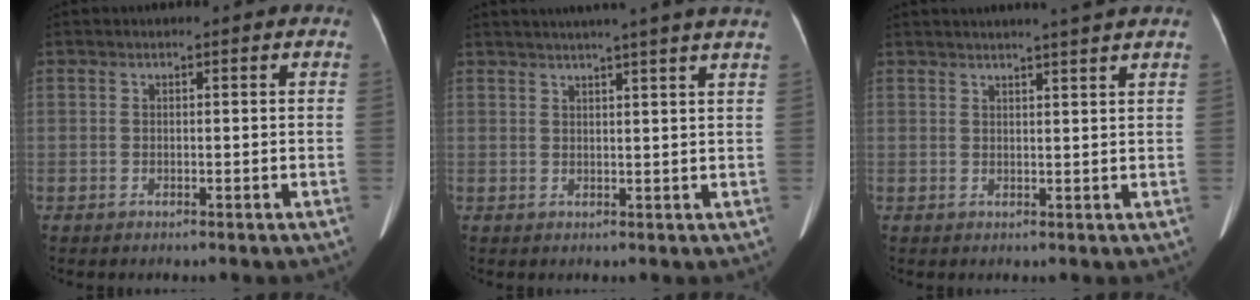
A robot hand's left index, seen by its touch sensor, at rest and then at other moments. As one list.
[{"total": 11.6, "force": [9.6, -1.3, 6.3], "torque": [-0.097, 0.005, 0.108]}, {"total": 6.4, "force": [5.6, -1.1, 3.0], "torque": [-0.038, 0.011, 0.062]}]